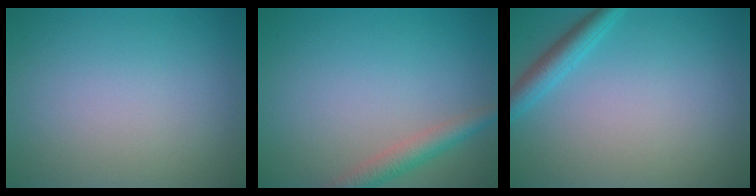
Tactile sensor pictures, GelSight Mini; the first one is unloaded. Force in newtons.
{"total": 2.6, "press": 2.6, "slide": 0.1}
{"total": 2.4, "press": 2.4, "slide": 0.1}